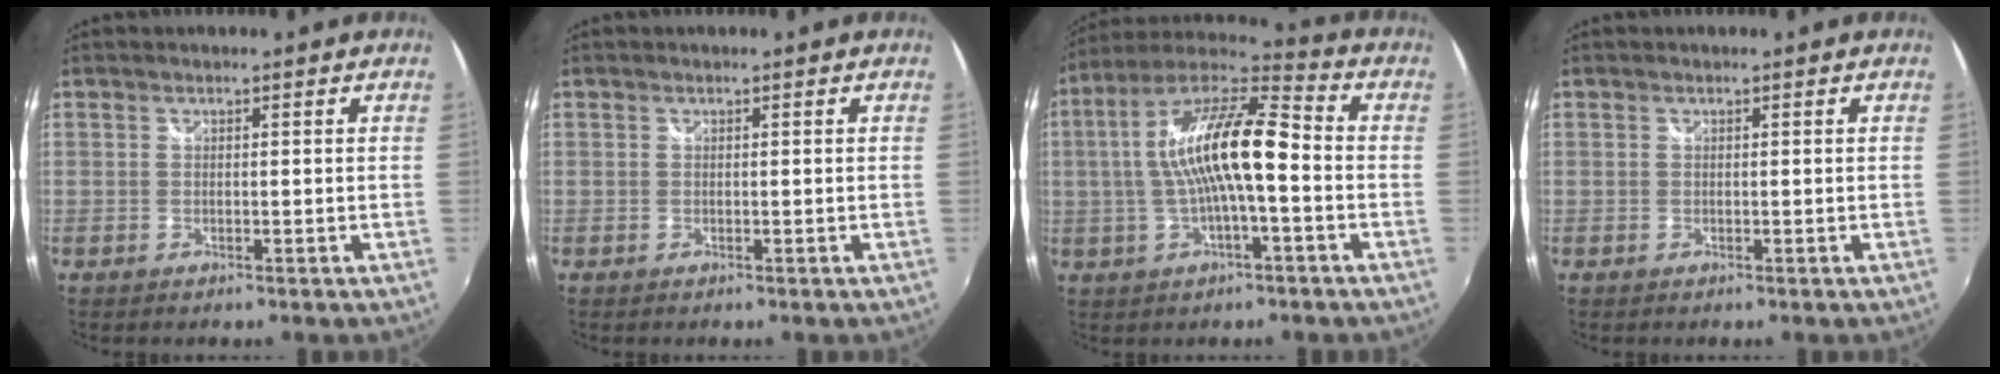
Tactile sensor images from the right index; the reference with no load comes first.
{"total": 0.0}
{"total": 15.3, "force": [-0.9, 3.7, 14.8], "torque": [-0.275, 0.017, -0.021]}
{"total": 0.0}